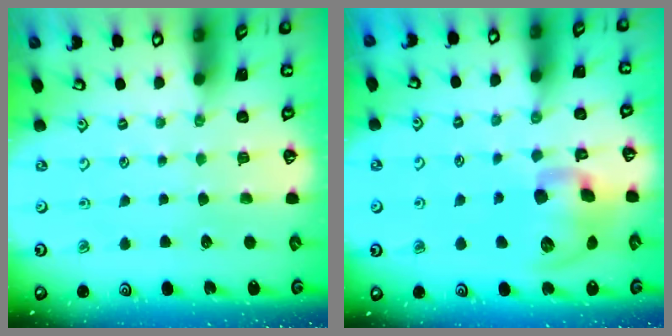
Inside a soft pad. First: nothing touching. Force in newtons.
{"total": 14.3, "press": 14.1, "slide": 2.5}